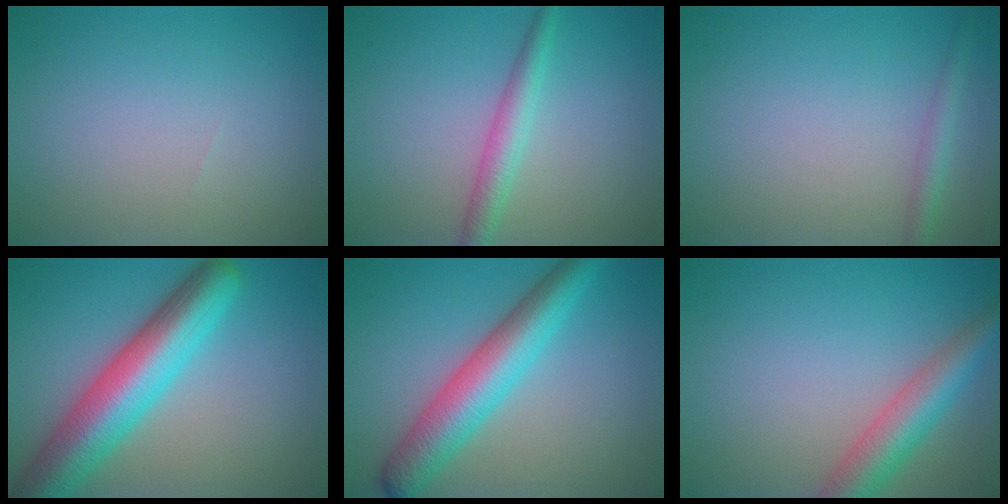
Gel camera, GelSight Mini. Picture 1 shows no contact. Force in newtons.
{"total": 2.6, "press": 2.6, "slide": 0.0}
{"total": 1.8, "press": 1.8, "slide": 0.1}
{"total": 9.3, "press": 9.3, "slide": 0.4}
{"total": 6.4, "press": 6.4, "slide": 0.1}
{"total": 4.9, "press": 4.9, "slide": 0.3}